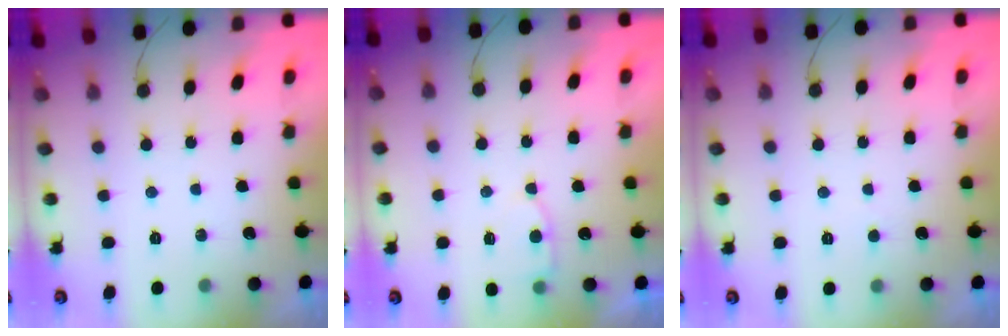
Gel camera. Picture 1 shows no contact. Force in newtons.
{"total": 4.3, "press": 4.3, "slide": 0.6}
{"total": 1.4, "press": 1.4, "slide": 0.2}